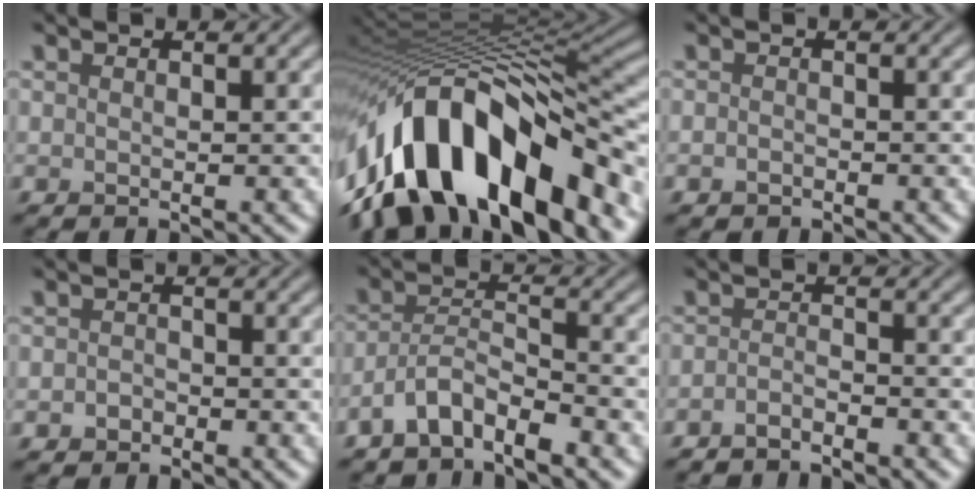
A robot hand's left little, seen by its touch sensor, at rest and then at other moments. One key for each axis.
{"total": 15.8, "fx": -6.9, "fy": 8.1, "fz": 11.7, "tx": -0.193, "ty": 0.019, "tz": -0.117}
{"total": 0.7, "fx": -0.4, "fy": 0.5, "fz": 0.3, "tx": -0.005, "ty": 0.000, "tz": -0.009}
{"total": 1.0, "fx": -0.5, "fy": 0.8, "fz": 0.3, "tx": -0.003, "ty": 0.002, "tz": -0.011}
{"total": 3.6, "fx": -2.8, "fy": 1.1, "fz": 2.1, "tx": -0.039, "ty": 0.007, "tz": -0.062}
{"total": 1.6, "fx": -1.4, "fy": 0.3, "fz": 0.5, "tx": -0.010, "ty": 0.001, "tz": -0.031}